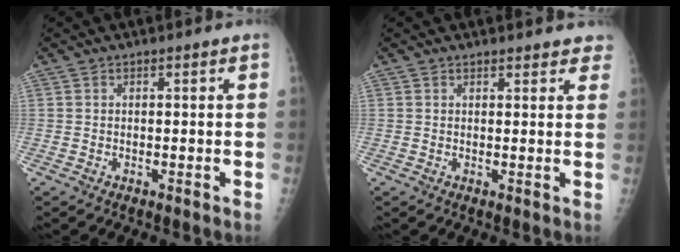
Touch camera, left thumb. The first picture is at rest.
{"total": 4.5, "force": [4.0, 1.7, 1.1], "torque": [0.021, -0.013, 0.033]}